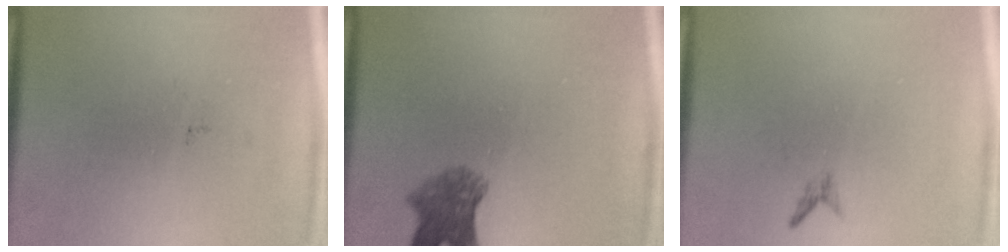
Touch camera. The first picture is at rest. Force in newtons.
{"total": 5.3}
{"total": 0.7}